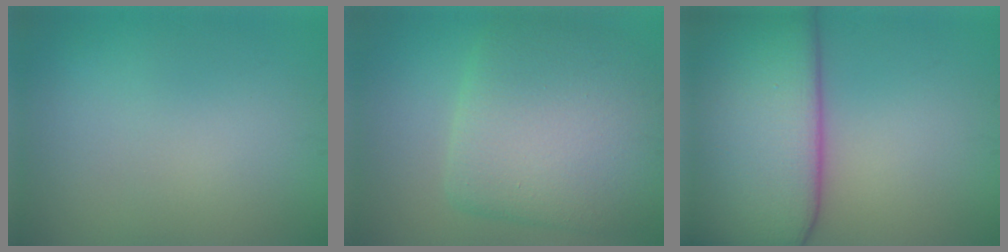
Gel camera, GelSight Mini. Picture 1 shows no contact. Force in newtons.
{"total": 9.2, "press": 9.2, "slide": 0.5}
{"total": 16.4, "press": 16.4, "slide": 1.0}